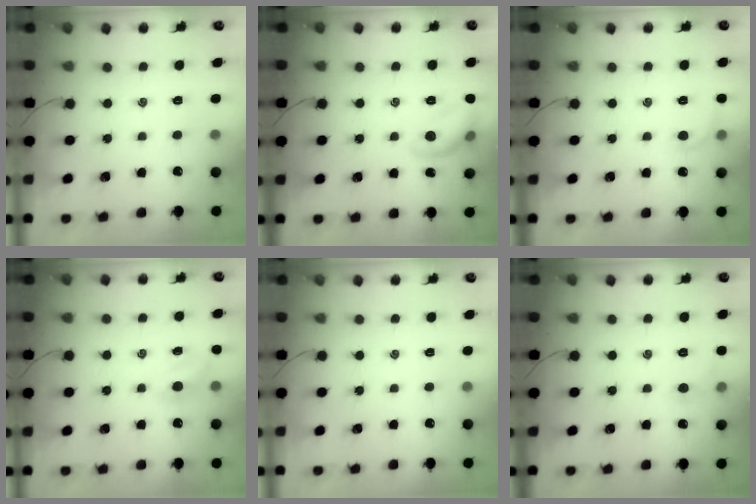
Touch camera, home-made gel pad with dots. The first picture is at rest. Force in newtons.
{"total": 8.9, "press": 8.8, "slide": 1.3}
{"total": 6.3, "press": 6.2, "slide": 1.2}
{"total": 5.1, "press": 4.9, "slide": 1.3}
{"total": 0.0}
{"total": 5.2, "press": 5.0, "slide": 1.5}